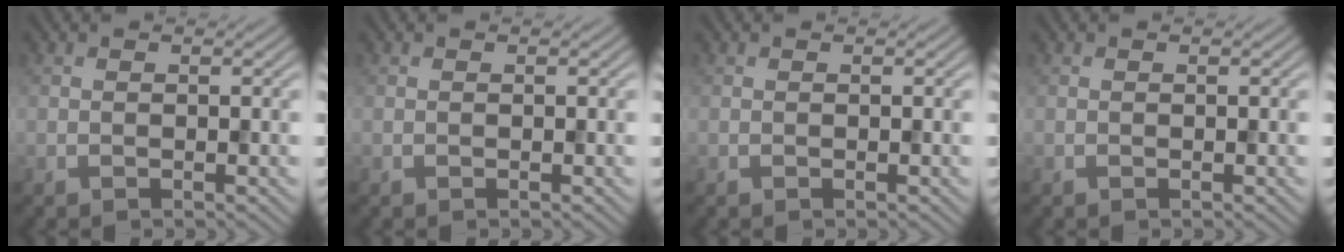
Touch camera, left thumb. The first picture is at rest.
{"total": 0.0}
{"total": 0.0}
{"total": 0.0}